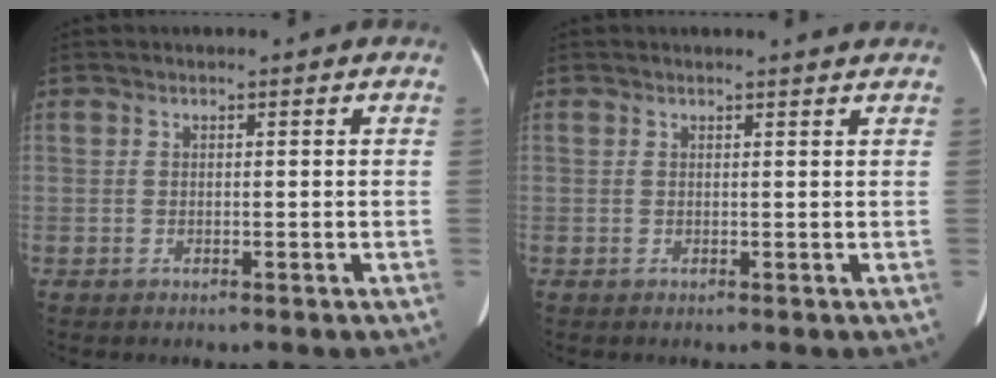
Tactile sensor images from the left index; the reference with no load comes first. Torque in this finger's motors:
{"motor_torque": [-0.08, -0.05, 0.00, 0.02]}